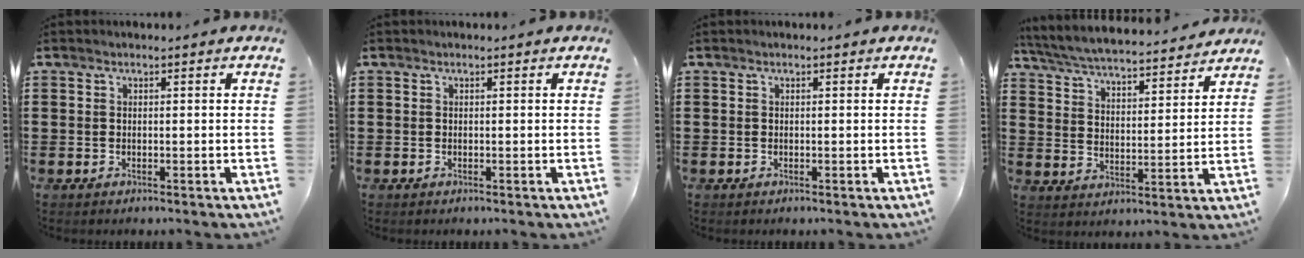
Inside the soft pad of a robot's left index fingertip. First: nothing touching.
{"total": 0.0}
{"total": 0.0}
{"total": 5.2, "force": [5.0, -0.1, 1.4], "torque": [-0.052, -0.039, 0.083]}